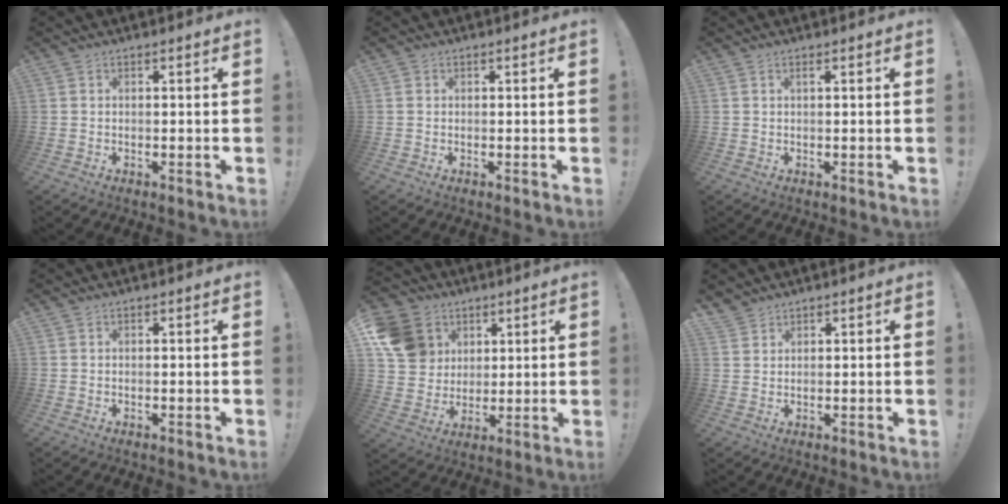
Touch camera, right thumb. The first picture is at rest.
{"total": 0.5, "force": [0.2, 0.5, 0.0], "torque": [0.002, 0.000, 0.003]}
{"total": 0.9, "force": [0.4, -0.1, 0.7], "torque": [-0.014, -0.001, 0.007]}
{"total": 0.0}
{"total": 13.8, "force": [4.9, 11.9, 5.0], "torque": [-0.069, -0.016, 0.107]}
{"total": 2.9, "force": [2.6, 1.3, 0.1], "torque": [-0.005, -0.015, 0.050]}